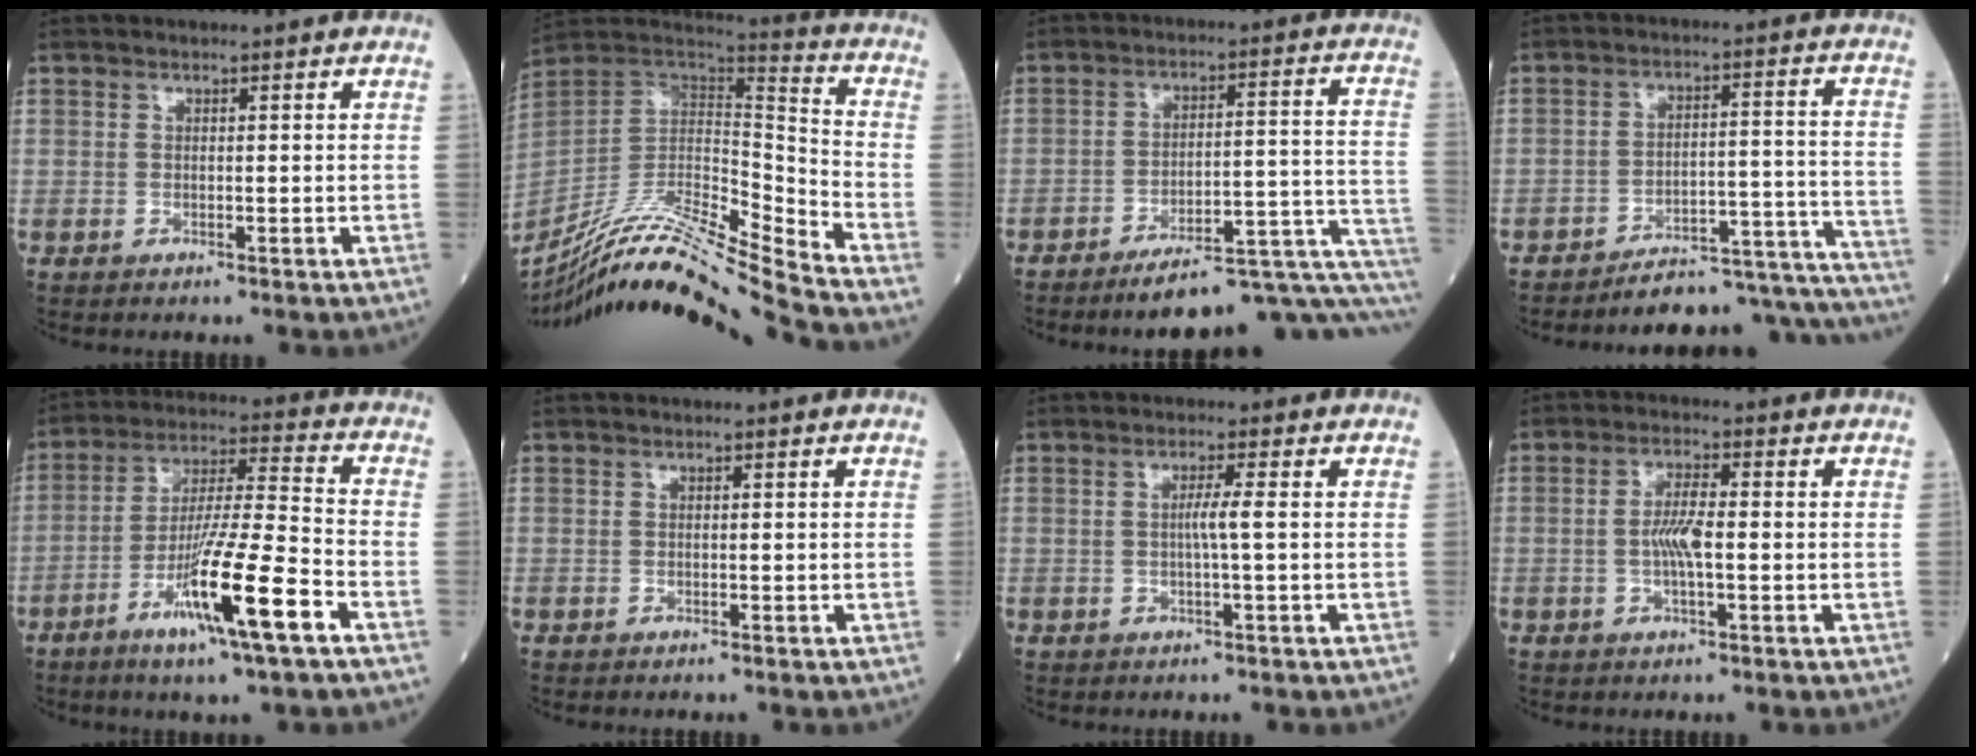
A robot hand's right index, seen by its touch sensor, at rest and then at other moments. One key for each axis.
{"total": 22.0, "fx": -19.7, "fy": -1.5, "fz": 9.8, "tx": -0.202, "ty": -0.006, "tz": -0.347}
{"total": 16.2, "fx": -13.2, "fy": 0.9, "fz": 9.3, "tx": -0.055, "ty": 0.043, "tz": -0.183}
{"total": 18.7, "fx": -18.4, "fy": 1.2, "fz": 3.1, "tx": 0.020, "ty": 0.042, "tz": -0.241}
{"total": 14.2, "fx": -6.9, "fy": -0.2, "fz": 12.5, "tx": -0.230, "ty": -0.018, "tz": -0.122}
{"total": 0.0}
{"total": 2.3, "fx": -0.1, "fy": -0.5, "fz": 2.2, "tx": -0.042, "ty": -0.001, "tz": -0.004}
{"total": 4.3, "fx": -0.4, "fy": 0.7, "fz": 4.2, "tx": -0.089, "ty": 0.004, "tz": -0.007}